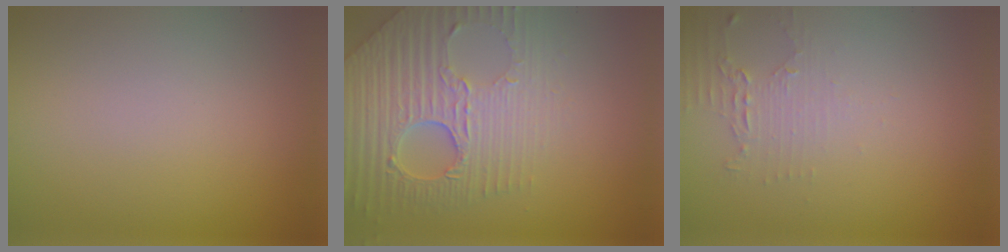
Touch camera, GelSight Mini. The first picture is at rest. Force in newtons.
{"total": 6.1, "press": 5.2, "slide": 3.3}
{"total": 1.9, "press": 1.3, "slide": 1.4}